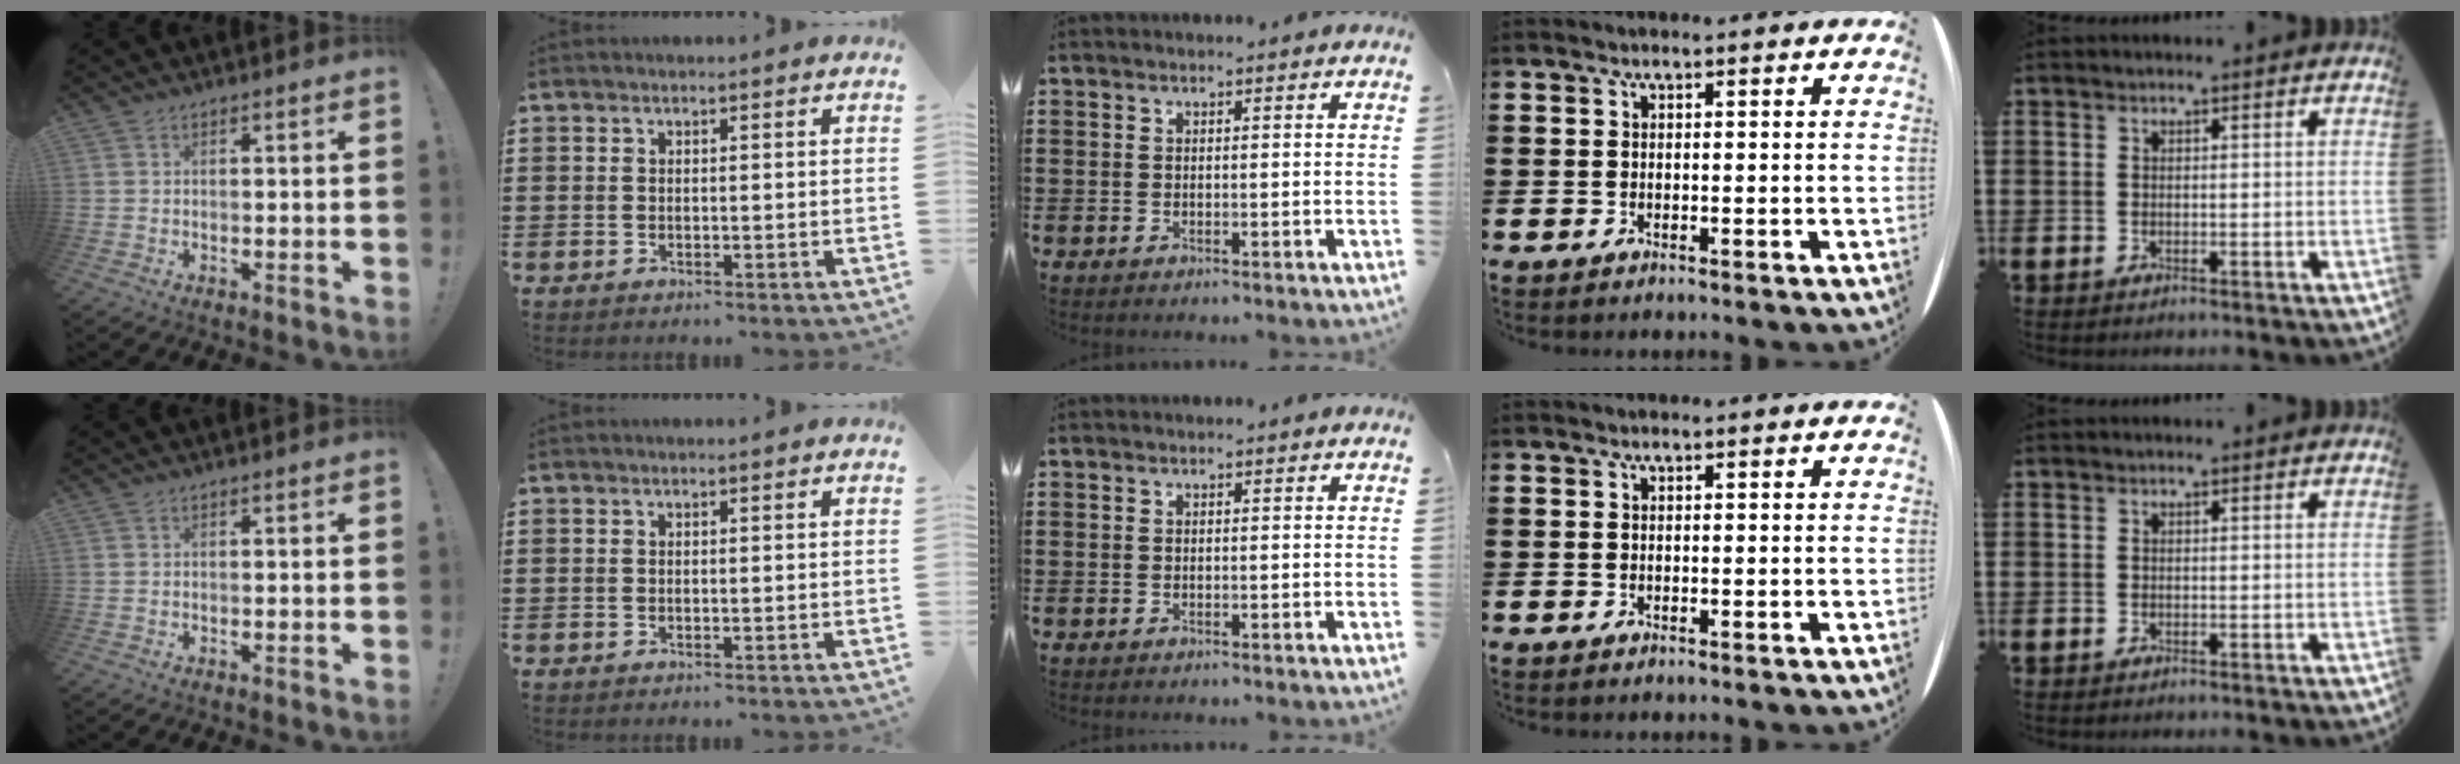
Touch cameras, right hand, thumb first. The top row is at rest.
{}